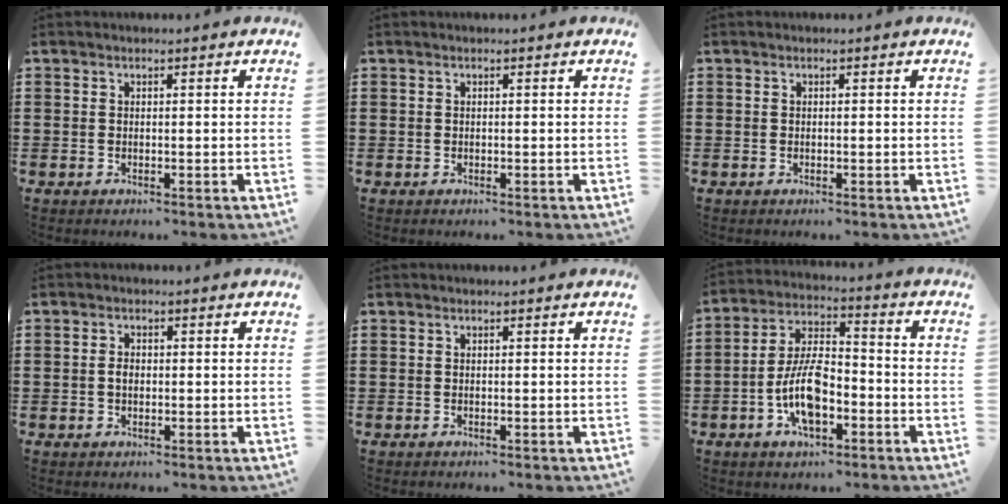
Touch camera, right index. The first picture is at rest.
{"total": 0.0}
{"total": 0.0}
{"total": 1.7, "force": [-0.1, 1.1, 1.4], "torque": [-0.027, 0.006, -0.004]}
{"total": 0.0}
{"total": 9.7, "force": [-3.4, 4.5, 7.9], "torque": [-0.177, 0.001, -0.069]}